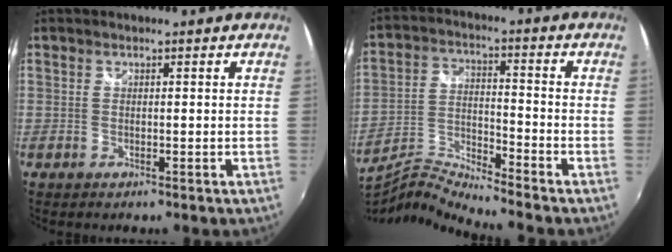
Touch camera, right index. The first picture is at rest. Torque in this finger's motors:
{"motor_torque": [-0.04, -0.27, -0.41, -0.10]}